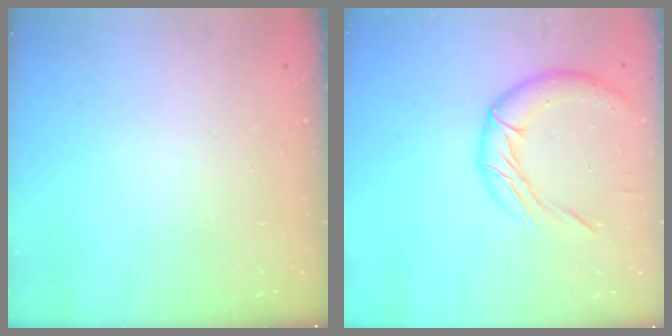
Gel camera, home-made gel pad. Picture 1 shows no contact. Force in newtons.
{"total": 12.8, "press": 12.8, "slide": 0.9}